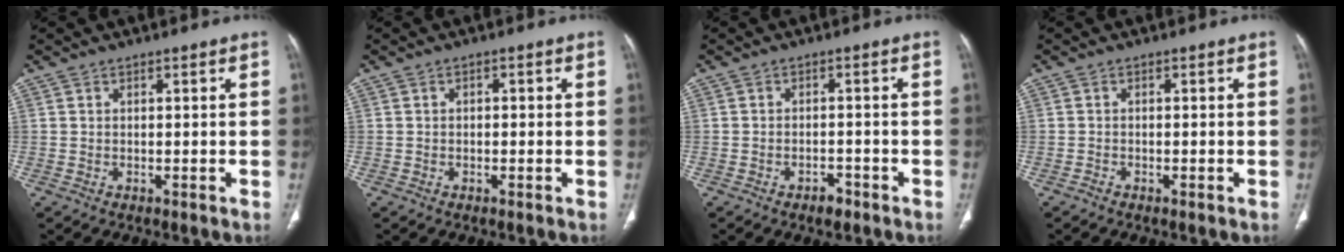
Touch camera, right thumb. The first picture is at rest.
{"total": 1.0, "force": [-0.1, 0.7, 0.6], "torque": [-0.004, 0.004, -0.005]}
{"total": 2.8, "force": [-1.9, 1.4, 1.4], "torque": [-0.019, 0.011, -0.026]}
{"total": 0.7, "force": [-0.5, 0.2, 0.5], "torque": [-0.010, 0.000, -0.011]}